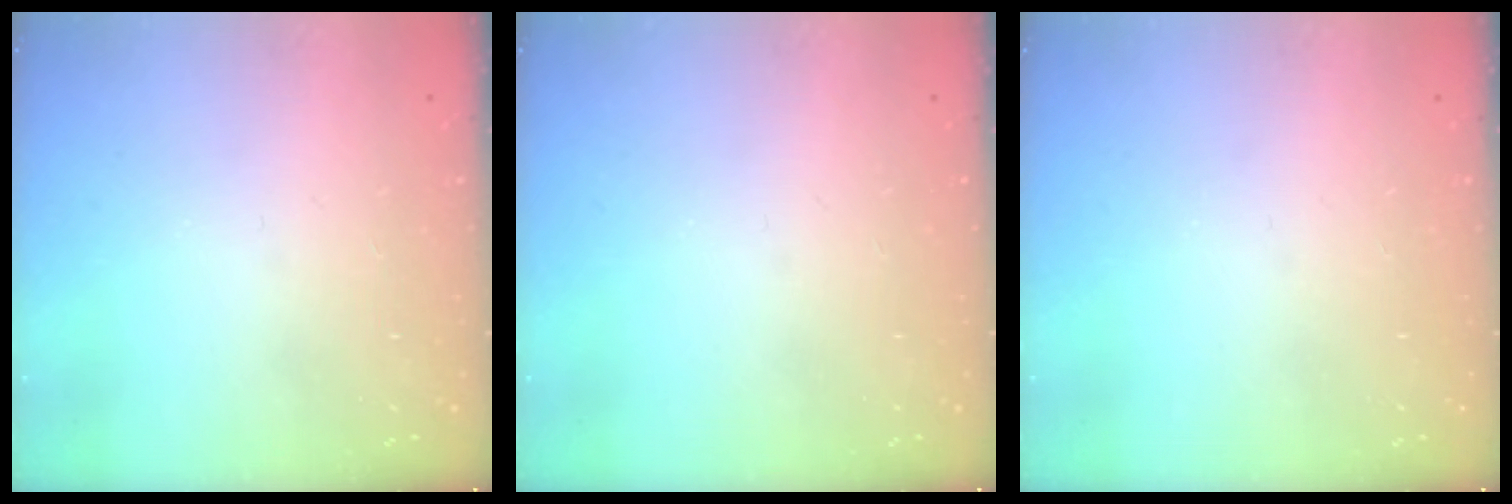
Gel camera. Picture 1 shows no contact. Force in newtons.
{"total": 0.0}
{"total": 0.0}